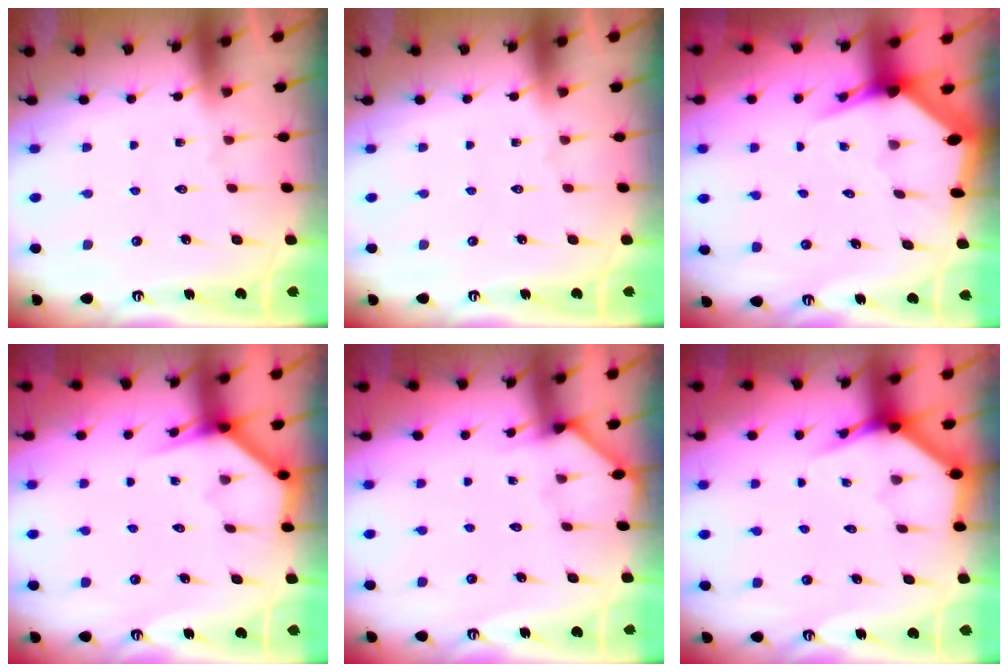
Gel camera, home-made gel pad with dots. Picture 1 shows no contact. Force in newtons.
{"total": 0.0}
{"total": 4.4, "press": 4.3, "slide": 0.7}
{"total": 3.9, "press": 3.9, "slide": 0.2}
{"total": 2.5, "press": 2.5, "slide": 0.1}
{"total": 3.9, "press": 3.9, "slide": 0.2}